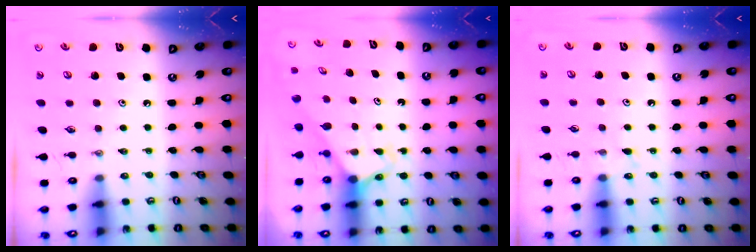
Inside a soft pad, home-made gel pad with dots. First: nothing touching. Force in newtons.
{"total": 2.4, "press": 2.4, "slide": 0.2}
{"total": 4.5, "press": 4.5, "slide": 0.4}